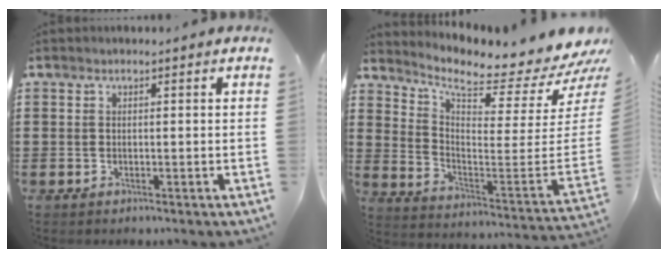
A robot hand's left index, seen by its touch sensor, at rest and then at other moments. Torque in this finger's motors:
{"motor_torque": [2.14, 0.00, 0.55, 0.03]}